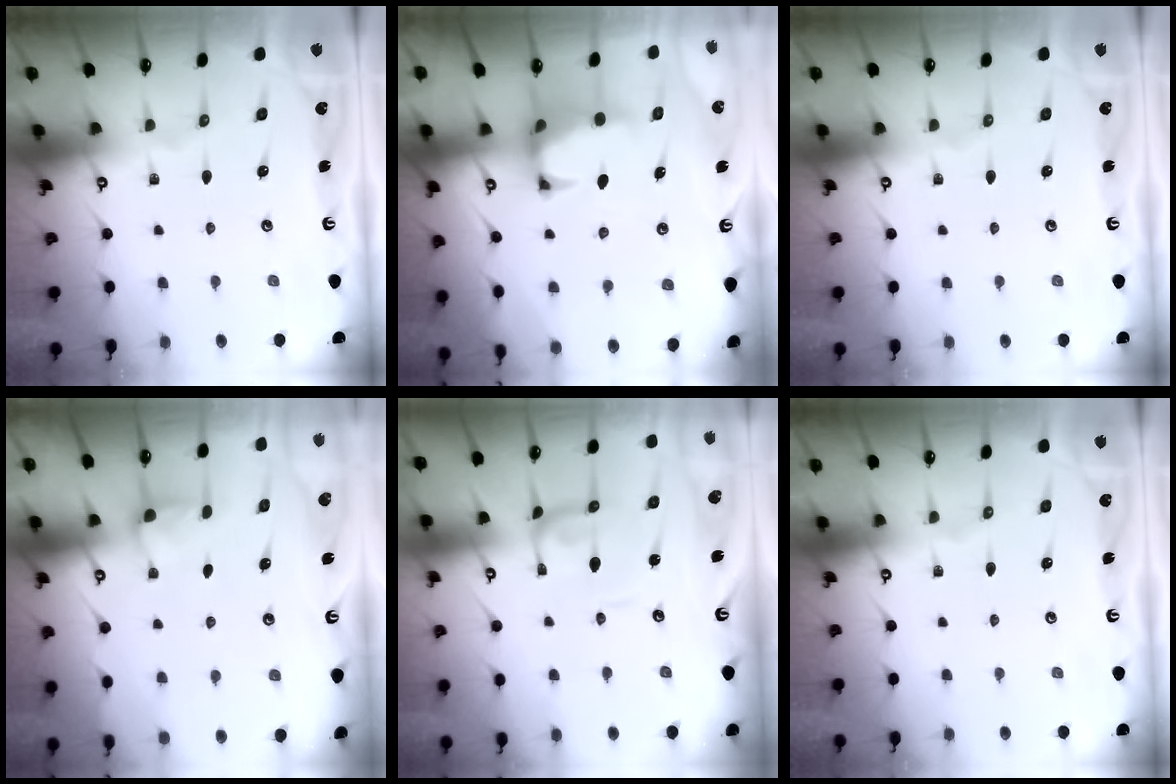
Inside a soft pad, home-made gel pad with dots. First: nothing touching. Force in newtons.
{"total": 1.5, "press": 1.1, "slide": 1.1}
{"total": 0.0}
{"total": 3.6, "press": 3.6, "slide": 0.4}
{"total": 0.9, "press": 0.8, "slide": 0.3}
{"total": 0.0}